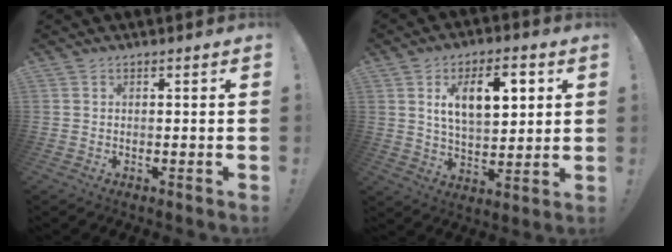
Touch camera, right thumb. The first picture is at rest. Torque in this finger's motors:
{"motor_torque": [1.56, 1.59, 0.17, 0.10, 0.05]}